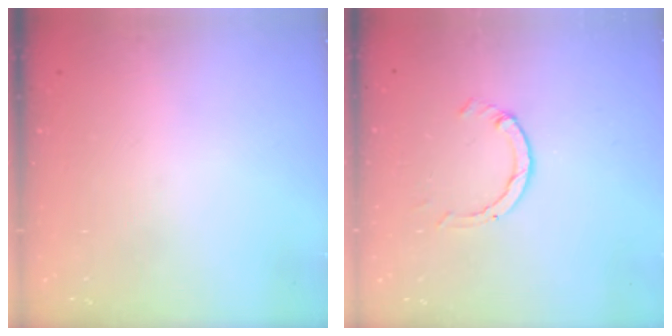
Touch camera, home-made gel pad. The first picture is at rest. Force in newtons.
{"total": 2.6, "press": 2.5, "slide": 0.3}